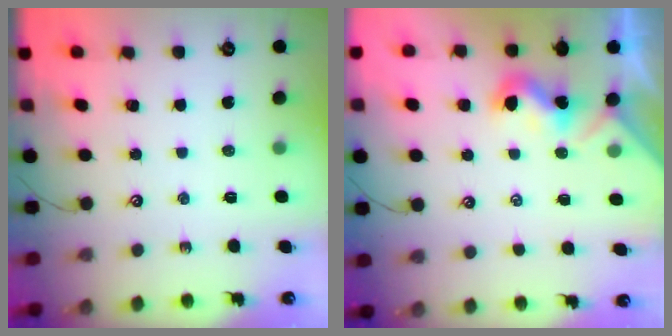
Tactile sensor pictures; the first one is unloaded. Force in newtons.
{"total": 1.3, "press": 1.3, "slide": 0.4}